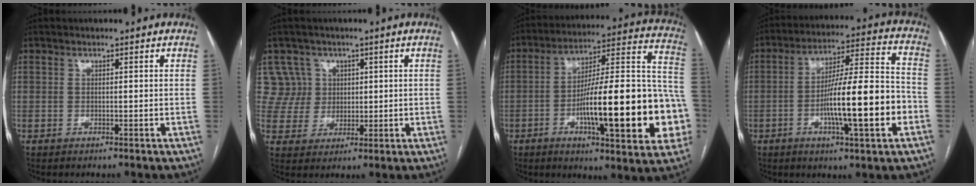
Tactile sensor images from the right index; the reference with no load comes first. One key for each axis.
{"total": 6.4, "fx": 2.5, "fy": 5.8, "fz": -0.5, "tx": 0.021, "ty": 0.018, "tz": 0.057}
{"total": 26.2, "fx": -6.4, "fy": 4.6, "fz": 25.0, "tx": -0.299, "ty": 0.020, "tz": -0.088}
{"total": 16.2, "fx": -4.5, "fy": 1.1, "fz": 15.6, "tx": -0.256, "ty": 0.007, "tz": -0.068}